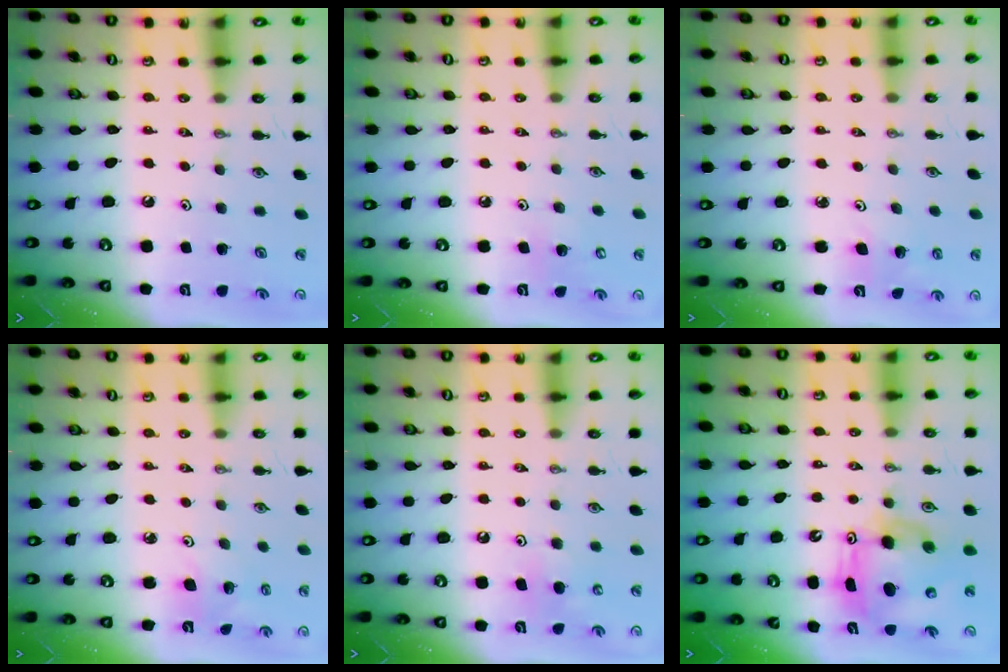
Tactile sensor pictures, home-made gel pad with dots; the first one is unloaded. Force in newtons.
{"total": 5.3, "press": 5.3, "slide": 0.4}
{"total": 5.7, "press": 5.5, "slide": 1.2}
{"total": 4.3, "press": 3.9, "slide": 1.8}
{"total": 7.6, "press": 7.6, "slide": 0.4}
{"total": 9.4, "press": 9.2, "slide": 1.8}